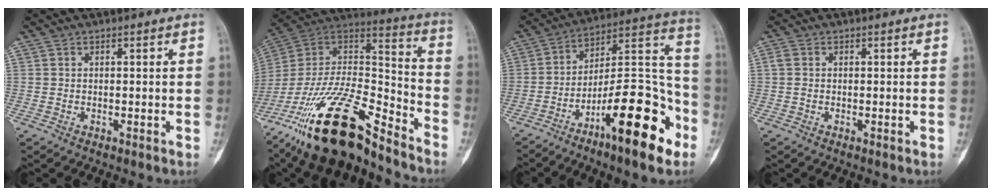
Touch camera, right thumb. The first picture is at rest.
{"total": 25.5, "force": [-18.6, 7.6, 15.7], "torque": [-0.303, 0.069, -0.335]}
{"total": 21.9, "force": [-11.3, 6.0, 17.9], "torque": [-0.268, 0.080, -0.182]}
{"total": 1.1, "force": [0.0, 0.9, 0.7], "torque": [-0.017, 0.000, -0.001]}